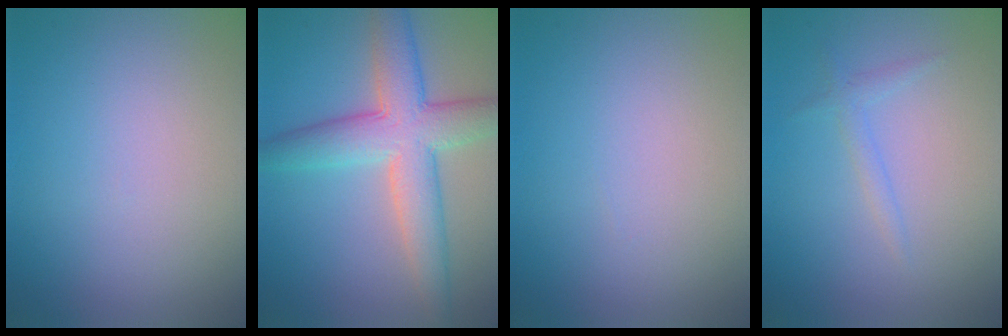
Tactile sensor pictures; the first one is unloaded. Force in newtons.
{"total": 7.2, "press": 7.2, "slide": 0.4}
{"total": 0.0}
{"total": 1.1, "press": 1.1, "slide": 0.2}